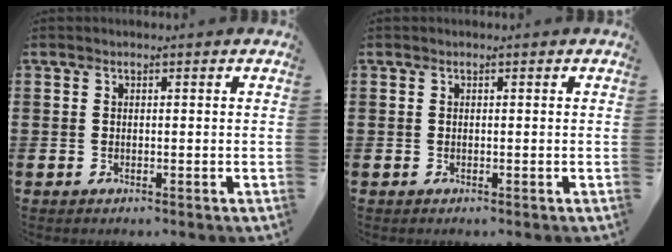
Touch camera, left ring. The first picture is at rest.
{"total": 0.0}